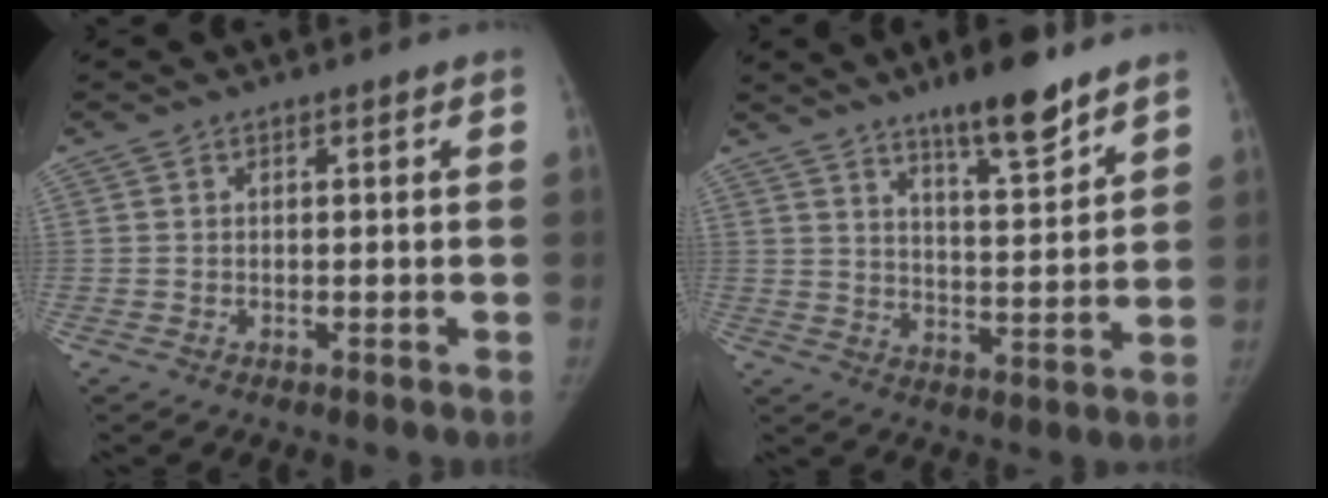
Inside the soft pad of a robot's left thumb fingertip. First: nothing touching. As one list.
[{"total": 11.3, "force": [8.4, 2.1, 7.3], "torque": [-0.099, -0.059, 0.139]}]